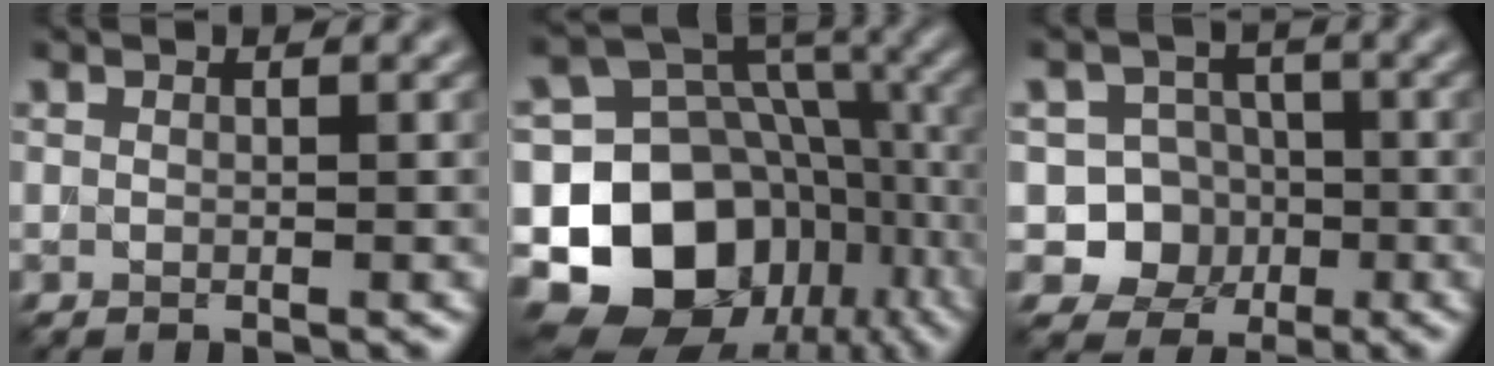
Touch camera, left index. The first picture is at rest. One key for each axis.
{"total": 15.6, "fx": -5.5, "fy": 12.4, "fz": 7.7, "tx": -0.147, "ty": 0.005, "tz": -0.090}
{"total": 6.3, "fx": -1.6, "fy": 5.9, "fz": 1.6, "tx": -0.005, "ty": 0.009, "tz": -0.051}